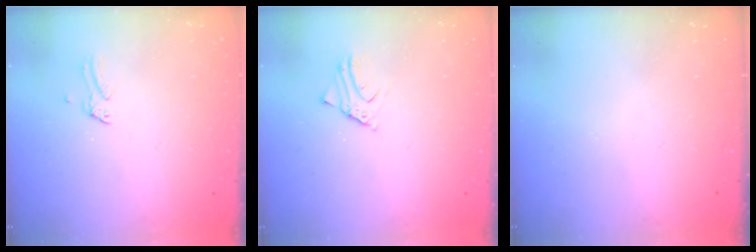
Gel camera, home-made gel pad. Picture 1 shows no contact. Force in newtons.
{"total": 2.6, "press": 2.6, "slide": 0.3}
{"total": 0.0}